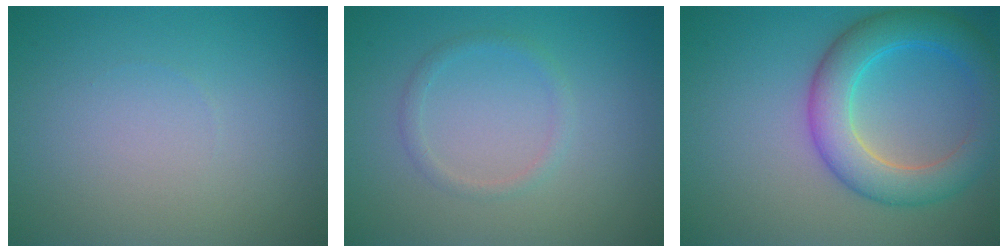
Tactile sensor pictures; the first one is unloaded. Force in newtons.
{"total": 1.2, "press": 1.2, "slide": 0.1}
{"total": 6.2, "press": 6.2, "slide": 0.2}